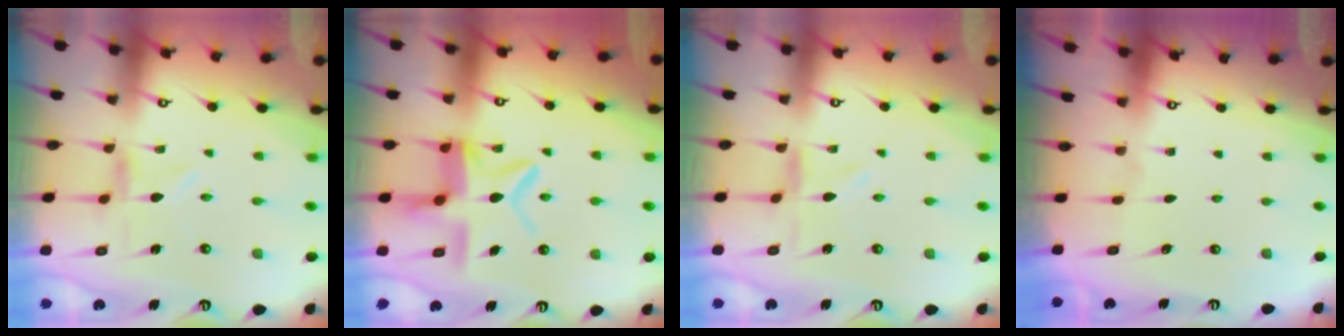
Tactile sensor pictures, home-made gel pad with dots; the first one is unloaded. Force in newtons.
{"total": 12.4, "press": 12.4, "slide": 1.1}
{"total": 0.0}
{"total": 0.0}